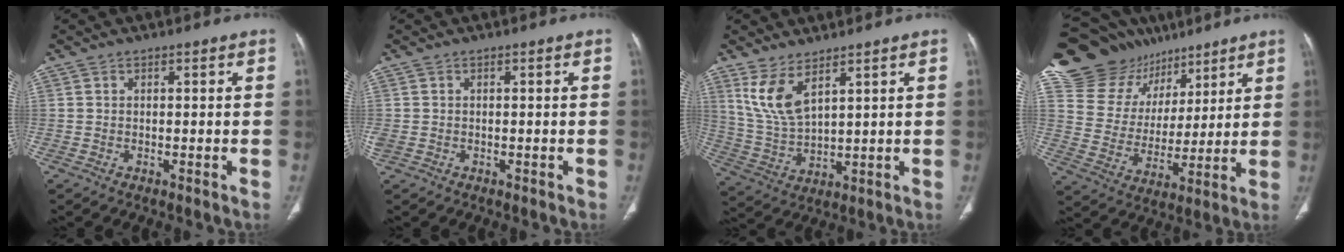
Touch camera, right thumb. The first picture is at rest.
{"total": 1.9, "force": [-0.6, 1.5, 0.9], "torque": [-0.032, 0.006, -0.005]}
{"total": 8.5, "force": [5.0, 3.2, 6.1], "torque": [-0.121, -0.027, 0.116]}
{"total": 20.6, "force": [13.9, 13.7, 6.6], "torque": [-0.086, -0.027, 0.248]}